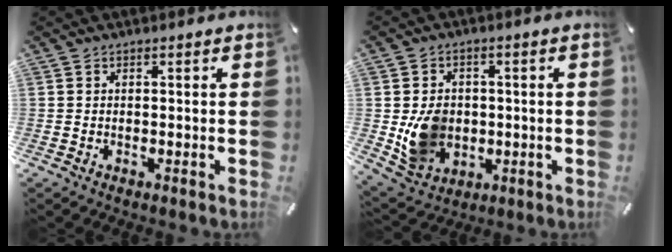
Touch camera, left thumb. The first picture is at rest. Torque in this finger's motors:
{"motor_torque": [1.26, 2.18, 1.01, 0.15, 0.15]}